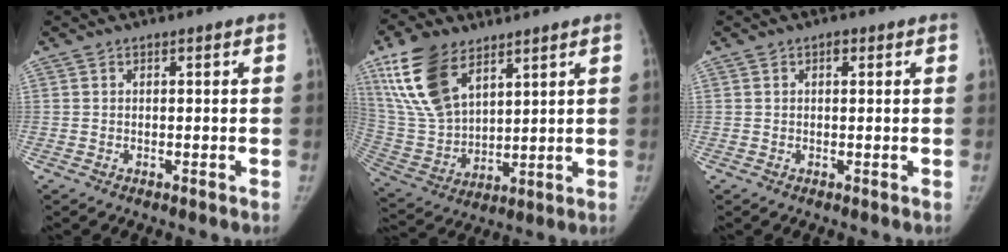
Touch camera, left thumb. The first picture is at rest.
{"total": 16.4, "force": [9.3, 8.8, 10.2], "torque": [-0.187, -0.031, 0.193]}
{"total": 1.3, "force": [0.6, 0.7, 0.8], "torque": [-0.008, 0.000, 0.007]}